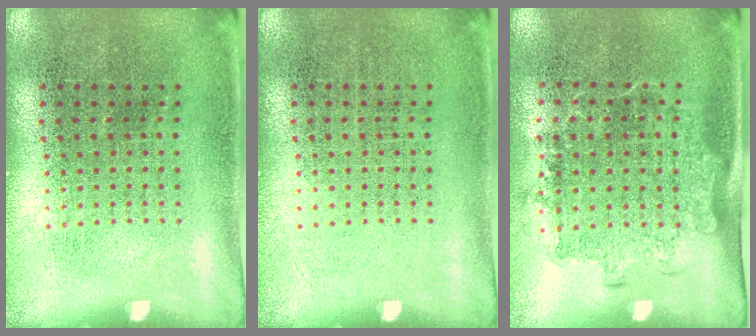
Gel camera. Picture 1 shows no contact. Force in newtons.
{"total": 0.0}
{"total": 1.4, "press": 1.2, "slide": 0.8}